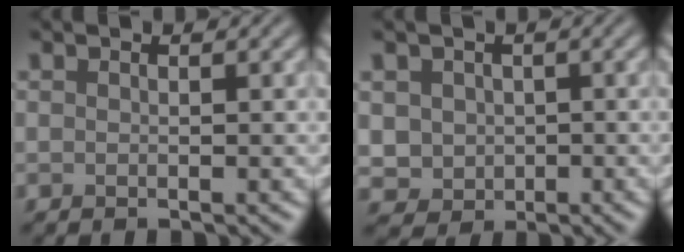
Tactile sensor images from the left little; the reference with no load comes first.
{"total": 2.8, "force": [0.1, 2.7, 0.7], "torque": [-0.012, -0.004, 0.002]}